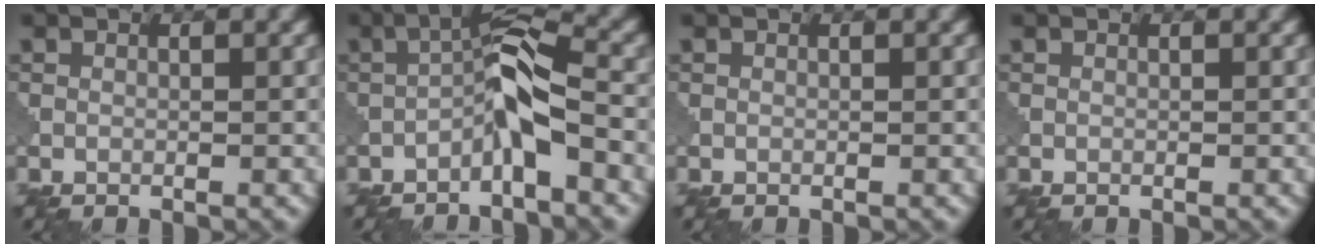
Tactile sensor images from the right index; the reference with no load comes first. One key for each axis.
{"total": 4.6, "fx": -2.0, "fy": 1.0, "fz": 4.0, "tx": -0.074, "ty": 0.021, "tz": -0.044}
{"total": 0.0}
{"total": 0.0}